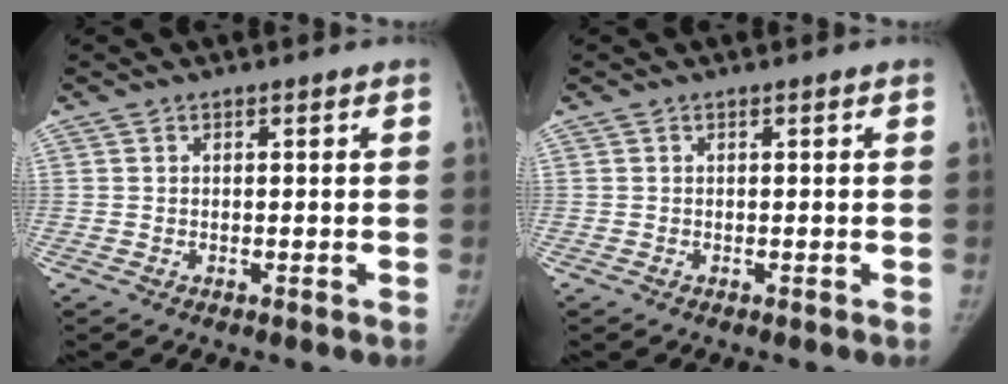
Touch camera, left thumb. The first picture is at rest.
{"total": 0.0}